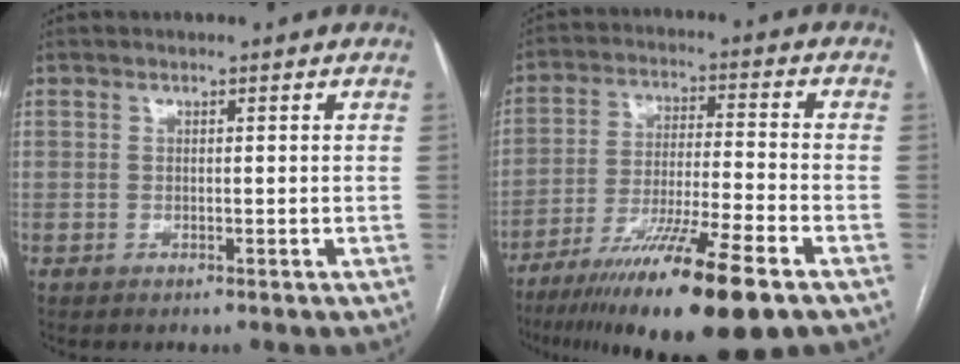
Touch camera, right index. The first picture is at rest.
{"total": 17.8, "force": [-11.7, 0.3, 13.4], "torque": [-0.215, -0.039, -0.200]}